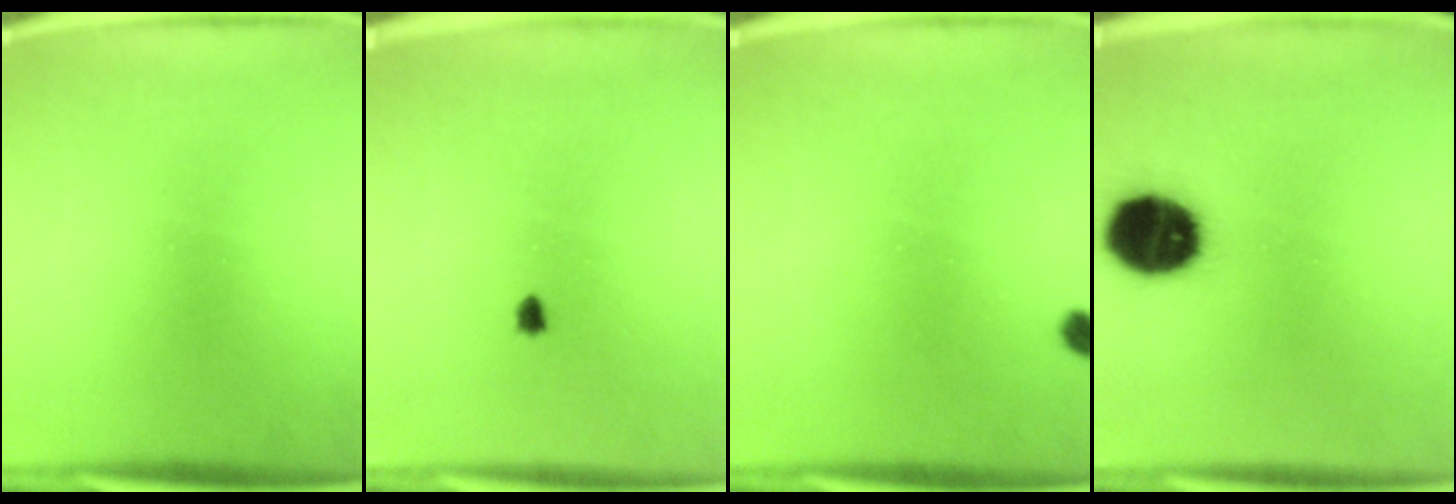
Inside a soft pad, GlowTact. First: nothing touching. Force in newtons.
{"total": 0.6}
{"total": 1.2}
{"total": 14.8}